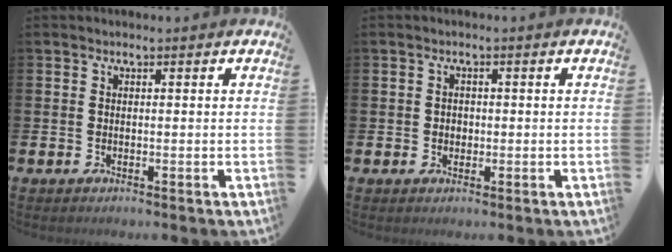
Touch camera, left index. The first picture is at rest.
{"total": 1.3, "force": [0.1, 1.2, 0.5], "torque": [0.001, 0.005, -0.004]}